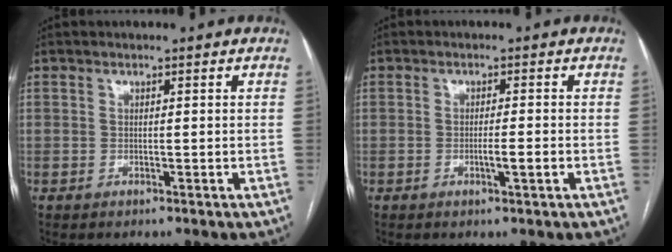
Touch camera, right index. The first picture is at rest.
{"total": 2.4, "force": [-0.8, 0.0, 2.3], "torque": [-0.041, -0.002, -0.013]}